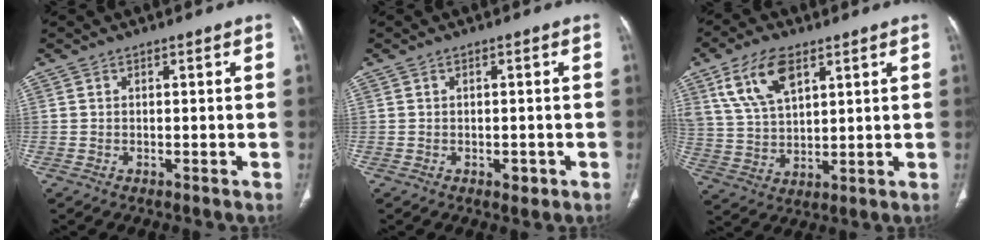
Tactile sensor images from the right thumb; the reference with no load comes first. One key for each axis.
{"total": 1.8, "fx": -0.6, "fy": 1.1, "fz": 1.2, "tx": -0.008, "ty": 0.001, "tz": -0.004}
{"total": 11.6, "fx": 6.0, "fy": 5.9, "fz": 8.0, "tx": -0.150, "ty": -0.015, "tz": 0.125}